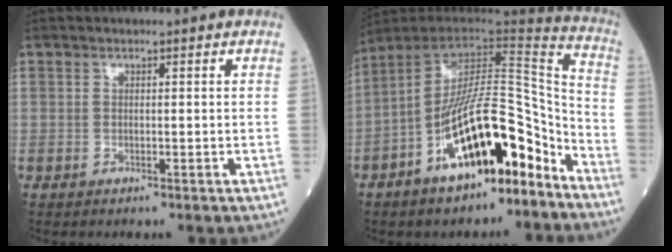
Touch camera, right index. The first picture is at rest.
{"total": 18.5, "force": [-9.5, 5.5, 14.9], "torque": [-0.242, 0.024, -0.148]}